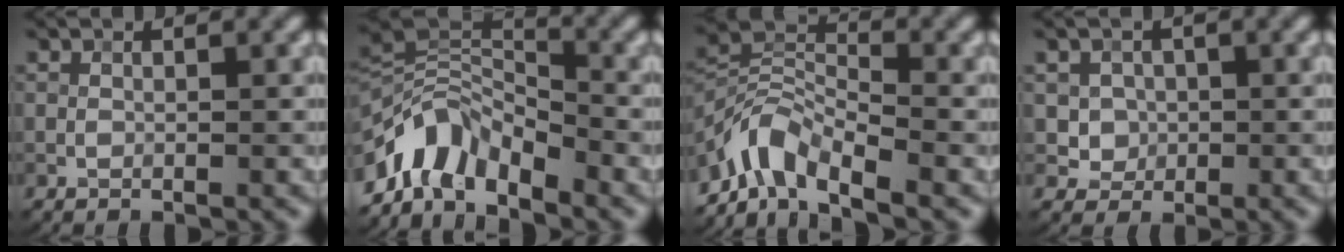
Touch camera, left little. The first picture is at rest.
{"total": 5.9, "force": [-4.0, 2.7, 3.3], "torque": [-0.048, 0.001, -0.088]}
{"total": 6.1, "force": [-4.7, 2.0, 3.3], "torque": [-0.053, 0.002, -0.104]}
{"total": 2.8, "force": [0.6, 2.6, 0.9], "torque": [-0.007, -0.004, 0.019]}